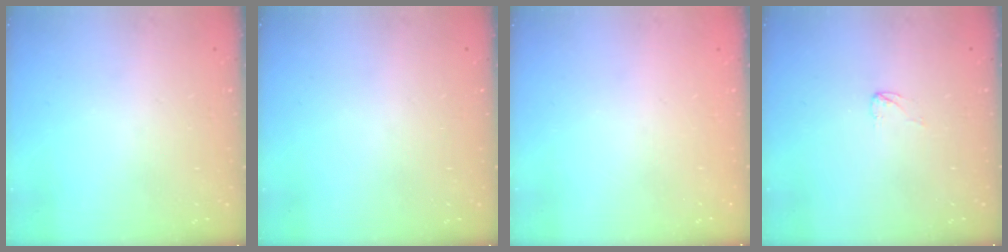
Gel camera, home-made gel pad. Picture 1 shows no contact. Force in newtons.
{"total": 0.0}
{"total": 0.0}
{"total": 2.6, "press": 2.6, "slide": 0.2}